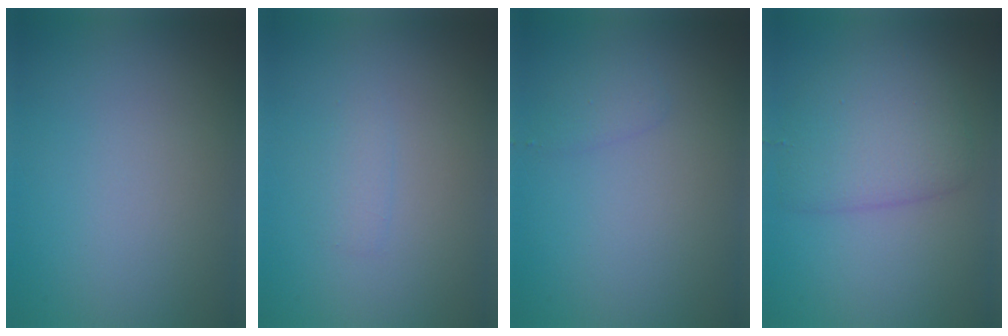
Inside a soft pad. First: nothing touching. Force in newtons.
{"total": 1.0, "press": 1.0, "slide": 0.1}
{"total": 1.0, "press": 0.9, "slide": 0.1}
{"total": 4.4, "press": 4.4, "slide": 0.1}